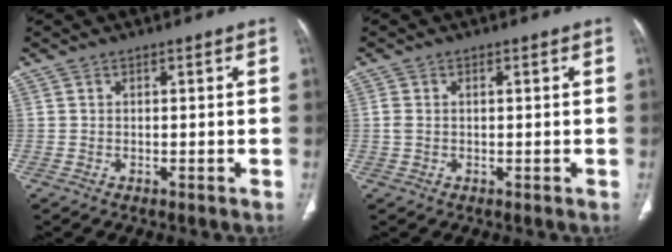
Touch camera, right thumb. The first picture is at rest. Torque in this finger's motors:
{"motor_torque": [0.02, -0.30, 0.48, 0.06, 0.08]}